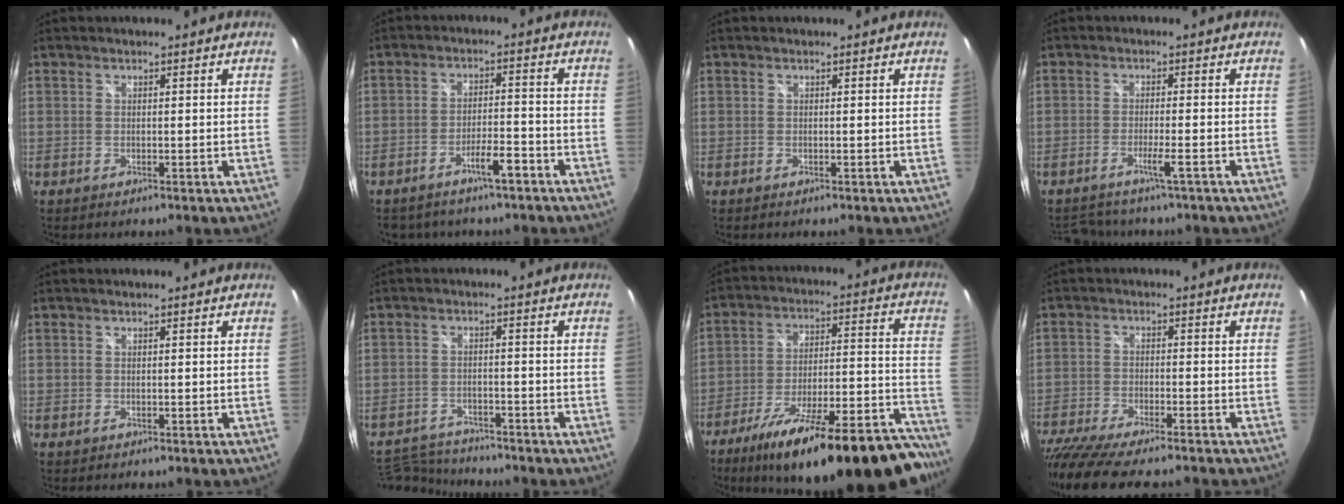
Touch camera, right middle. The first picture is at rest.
{"total": 5.2, "force": [-4.0, 1.8, 2.9], "torque": [-0.055, 0.007, -0.059]}
{"total": 0.0}
{"total": 6.3, "force": [-5.4, 1.1, 3.1], "torque": [-0.068, -0.009, -0.085]}
{"total": 0.0}
{"total": 9.8, "force": [-9.1, 2.5, 2.4], "torque": [-0.074, -0.002, -0.151]}
{"total": 30.8, "force": [-25.3, 6.7, 16.2], "torque": [-0.224, -0.023, -0.357]}
{"total": 15.7, "force": [-13.2, 2.5, 8.1], "torque": [-0.177, -0.052, -0.222]}